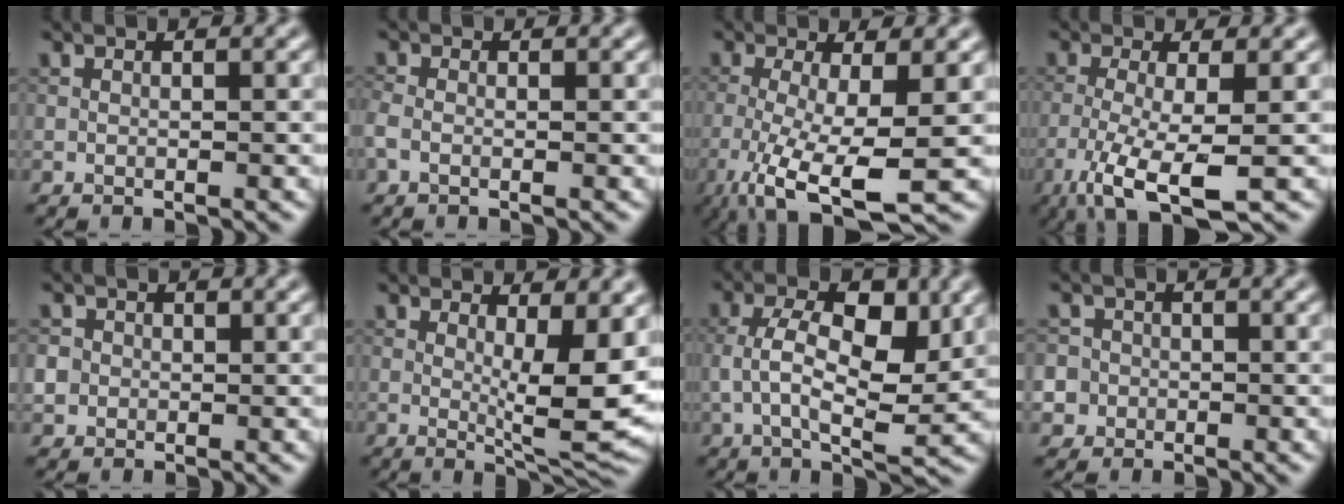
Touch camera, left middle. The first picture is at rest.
{"total": 1.3, "force": [-0.6, 0.7, 0.9], "torque": [-0.025, -0.001, -0.017]}
{"total": 7.9, "force": [-2.7, 2.0, 7.2], "torque": [-0.146, -0.023, -0.045]}
{"total": 6.6, "force": [-3.0, 1.6, 5.7], "torque": [-0.113, -0.012, -0.059]}
{"total": 2.4, "force": [0.1, 2.3, 0.6], "torque": [-0.007, 0.010, 0.000]}
{"total": 6.0, "force": [0.8, 1.3, 5.8], "torque": [-0.080, -0.017, 0.018]}
{"total": 6.8, "force": [0.4, 3.0, 6.1], "torque": [-0.107, 0.000, 0.005]}
{"total": 5.1, "force": [-0.9, 4.9, 1.1], "torque": [-0.019, 0.016, -0.041]}